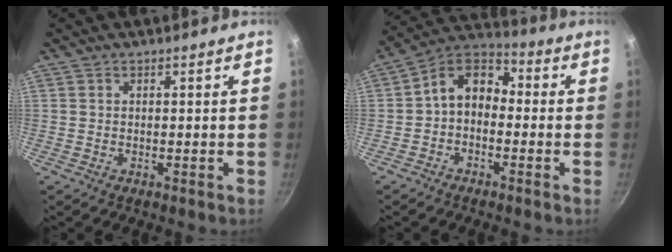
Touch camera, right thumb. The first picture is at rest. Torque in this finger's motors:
{"motor_torque": [1.14, 1.47, 1.25, -0.35, 0.07]}